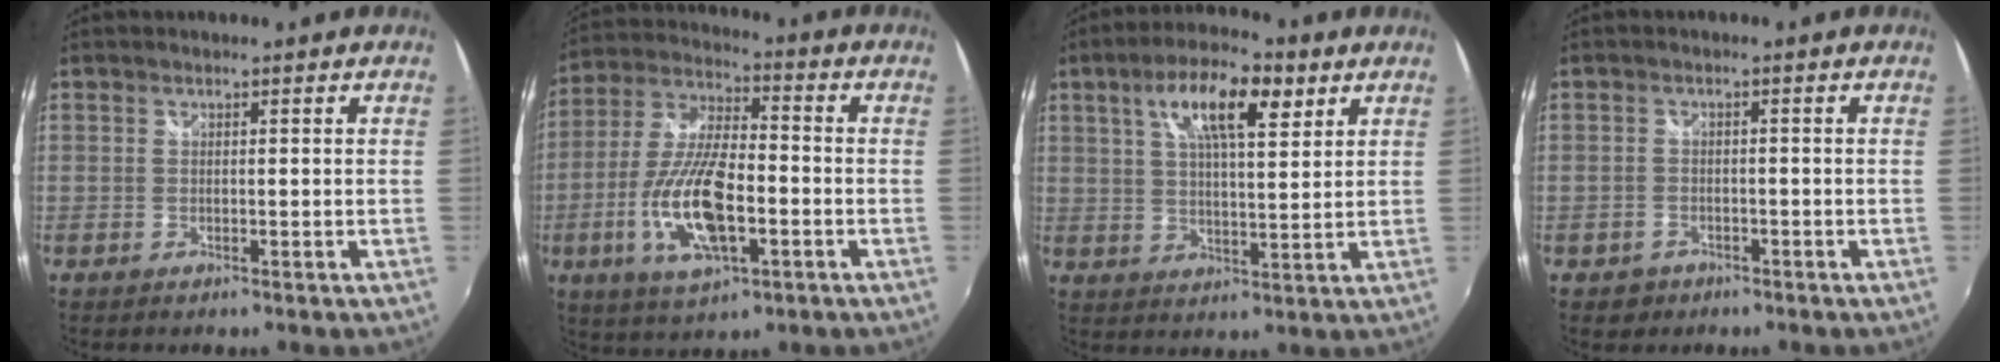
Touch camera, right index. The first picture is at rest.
{"total": 16.5, "force": [-4.5, 6.0, 14.7], "torque": [-0.306, -0.008, -0.082]}
{"total": 12.0, "force": [5.7, 4.0, 9.7], "torque": [-0.169, 0.023, 0.092]}
{"total": 3.3, "force": [-1.9, 2.7, 0.6], "torque": [-0.023, 0.003, -0.025]}